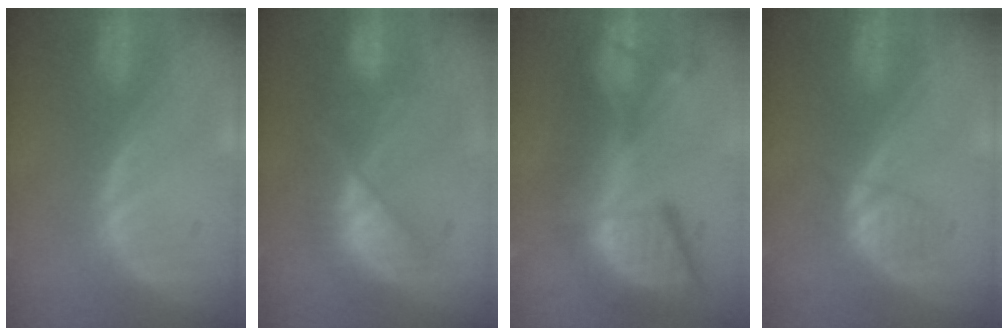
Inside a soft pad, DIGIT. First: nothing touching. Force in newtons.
{"total": 7.5, "press": 7.3, "slide": 1.9}
{"total": 12.6, "press": 11.2, "slide": 5.8}
{"total": 2.1, "press": 2.1, "slide": 0.3}